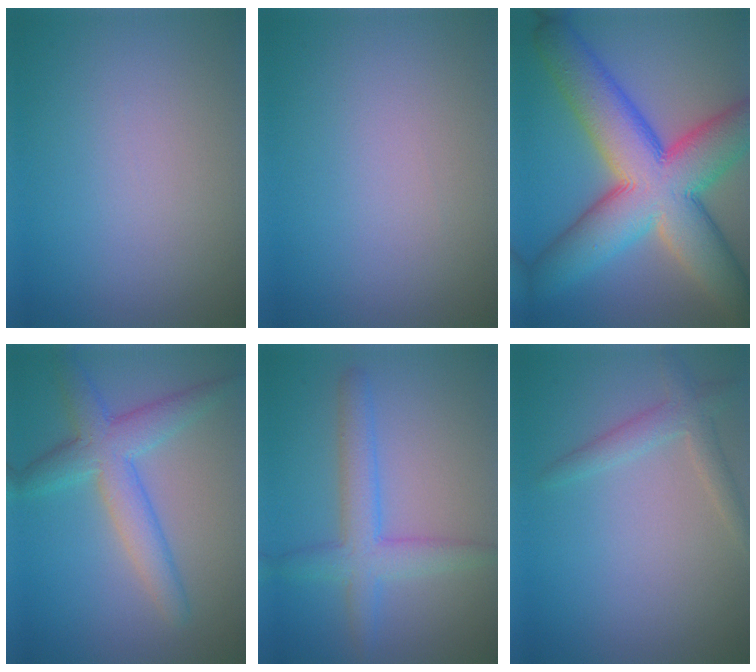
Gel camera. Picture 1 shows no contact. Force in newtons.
{"total": 0.0}
{"total": 14.3, "press": 14.3, "slide": 0.7}
{"total": 4.7, "press": 4.7, "slide": 0.1}
{"total": 4.0, "press": 4.0, "slide": 0.1}
{"total": 2.2, "press": 2.2, "slide": 0.2}